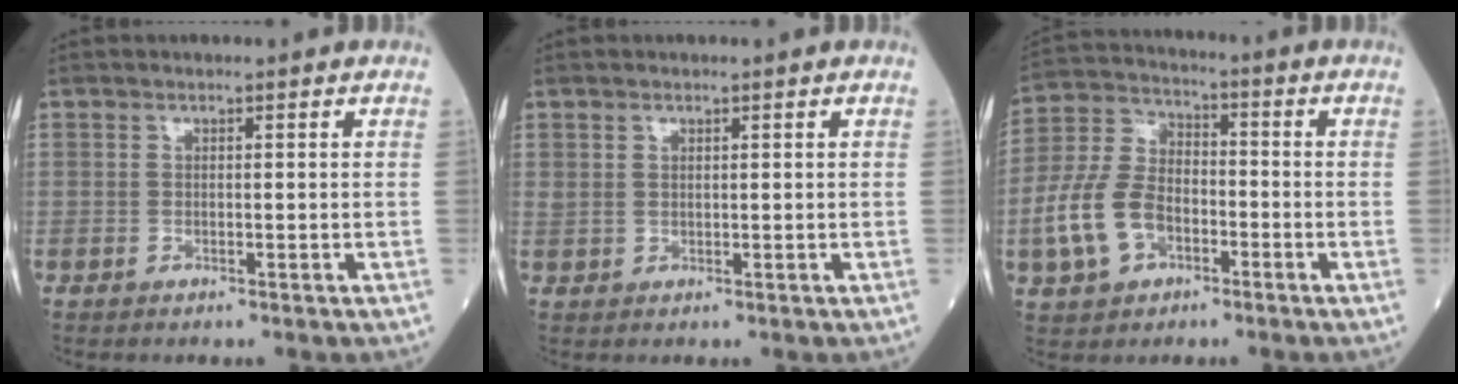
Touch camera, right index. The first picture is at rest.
{"total": 1.2, "force": [0.8, 0.8, 0.4], "torque": [-0.004, 0.003, 0.015]}
{"total": 10.7, "force": [-3.9, 6.9, 7.3], "torque": [-0.176, 0.016, -0.074]}